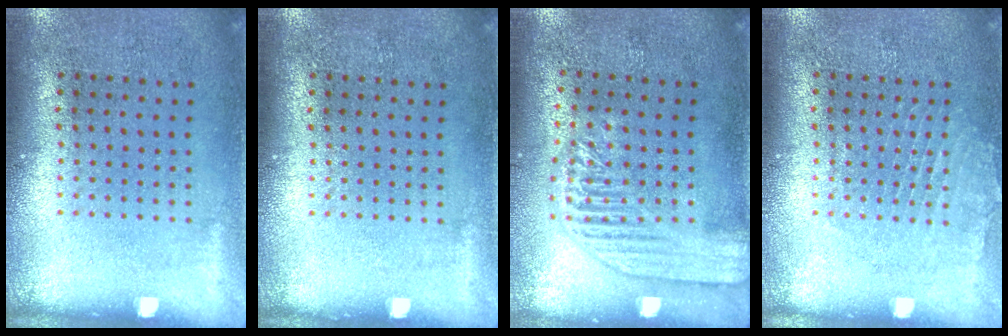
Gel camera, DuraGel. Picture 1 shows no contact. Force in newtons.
{"total": 0.0}
{"total": 2.1, "press": 1.9, "slide": 0.9}
{"total": 1.2, "press": 1.1, "slide": 0.1}